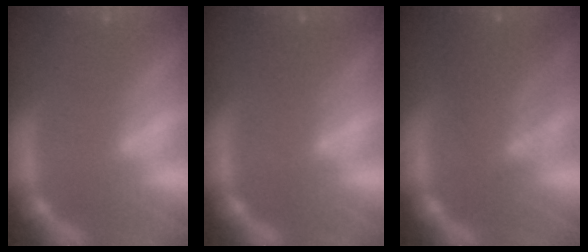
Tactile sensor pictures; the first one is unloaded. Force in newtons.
{"total": 1.5}
{"total": 5.1}